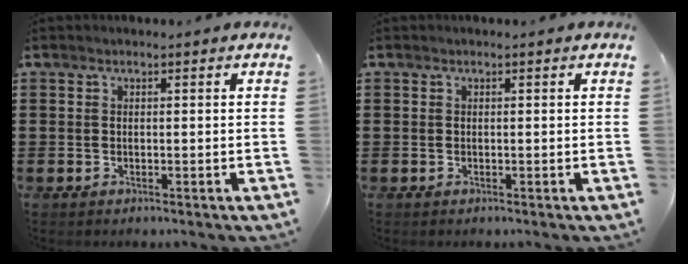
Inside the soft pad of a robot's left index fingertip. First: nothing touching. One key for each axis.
{"total": 0.0}